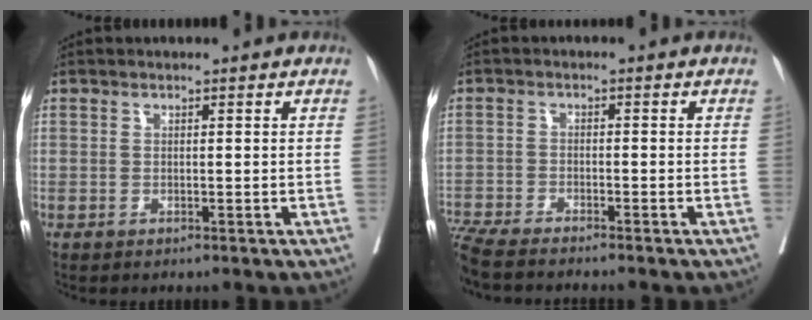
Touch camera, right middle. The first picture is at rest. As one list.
[{"total": 9.1, "force": [-8.2, 0.3, 3.9], "torque": [-0.063, -0.018, -0.140]}]